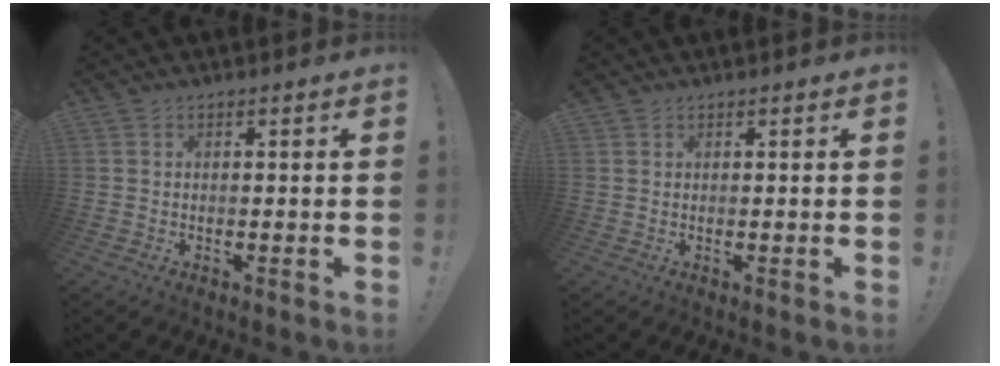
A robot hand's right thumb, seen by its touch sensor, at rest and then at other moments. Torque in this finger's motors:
{"motor_torque": [-0.27, 0.80, 0.37, 0.34, 0.00]}